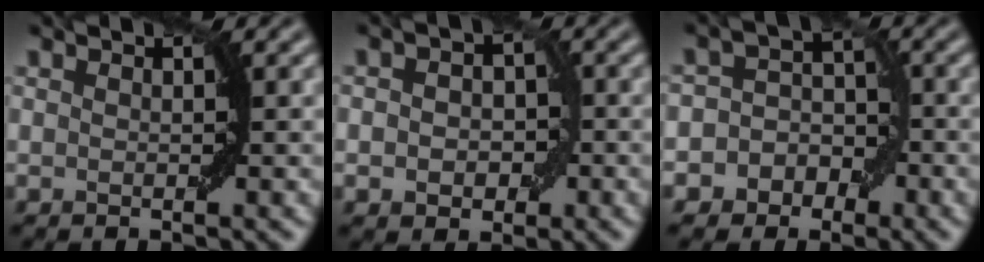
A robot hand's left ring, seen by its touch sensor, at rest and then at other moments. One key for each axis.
{"total": 3.6, "fx": -0.4, "fy": 2.8, "fz": 2.3, "tx": -0.013, "ty": 0.002, "tz": -0.014}
{"total": 5.5, "fx": -2.2, "fy": 4.9, "fz": 1.2, "tx": 0.007, "ty": 0.023, "tz": -0.058}